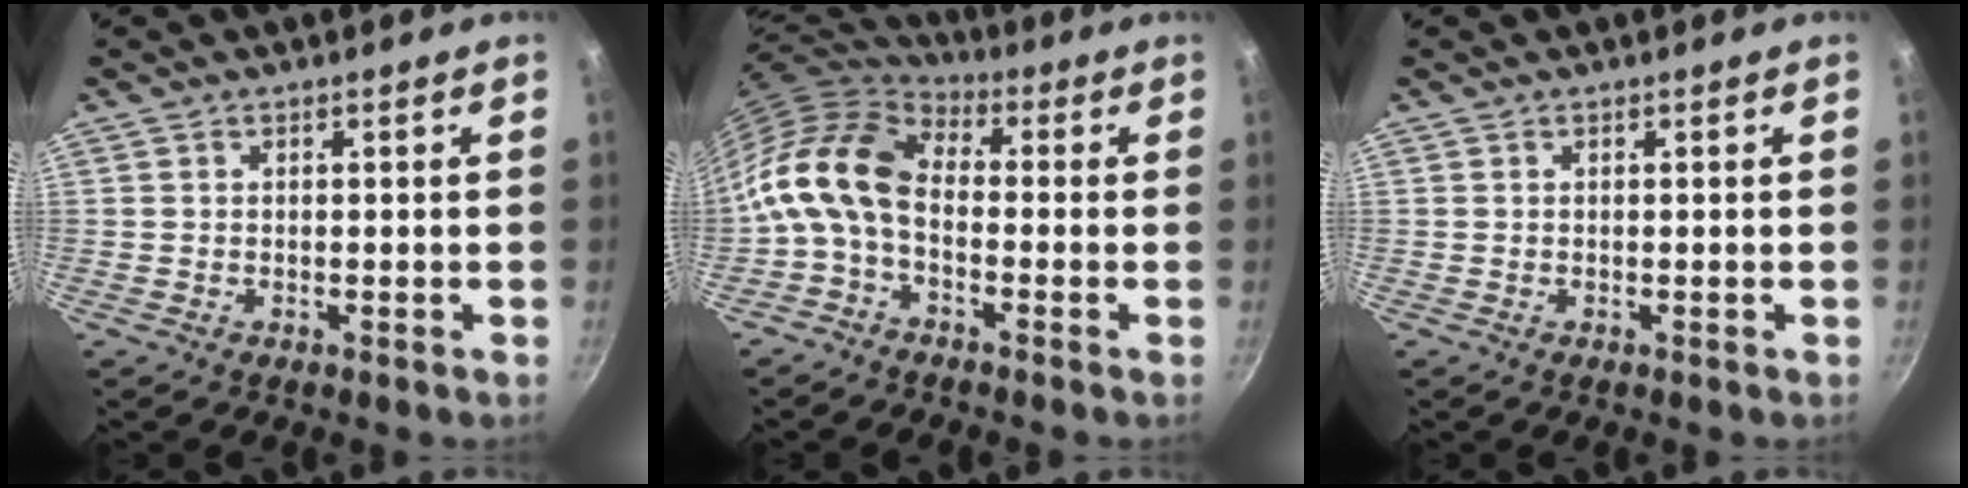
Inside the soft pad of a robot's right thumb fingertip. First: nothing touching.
{"total": 14.1, "force": [-1.7, 8.8, 10.8], "torque": [-0.210, 0.034, -0.057]}
{"total": 0.0}